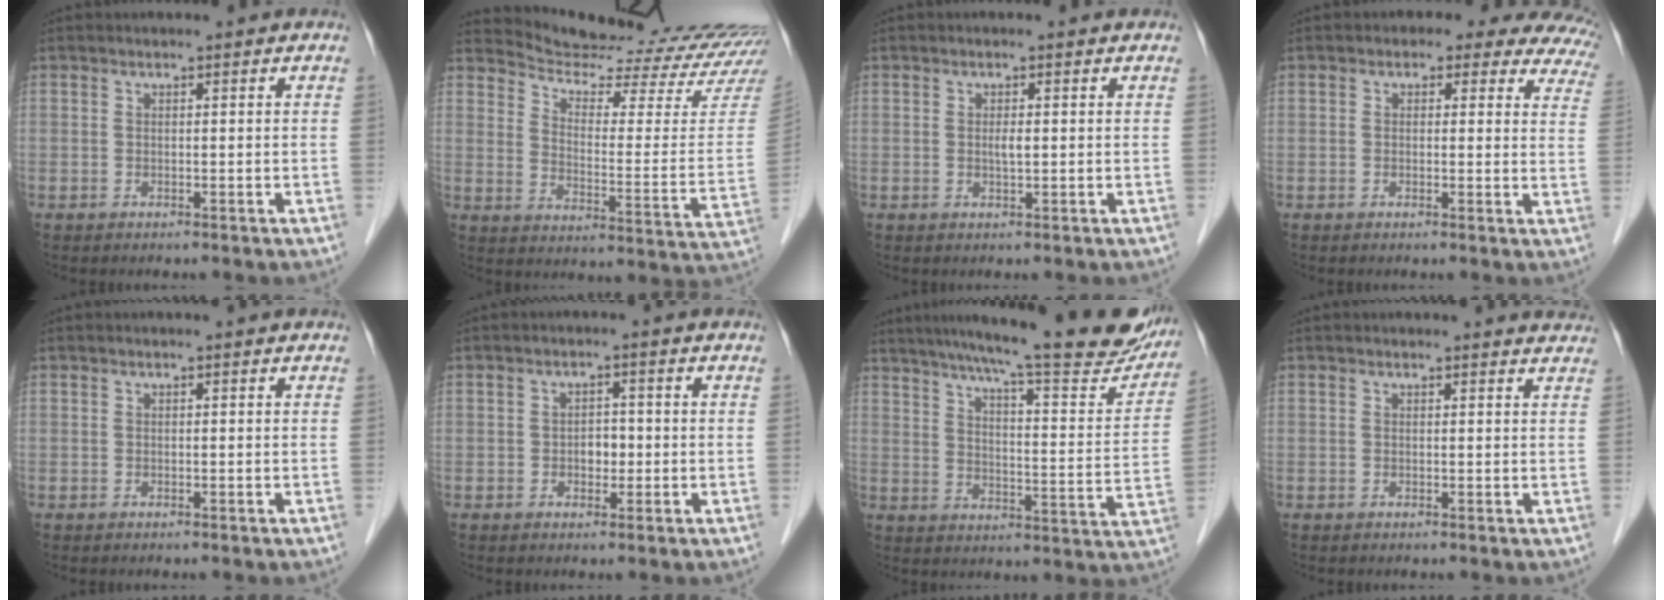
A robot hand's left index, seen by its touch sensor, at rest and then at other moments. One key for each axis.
{"total": 22.1, "fx": 21.4, "fy": -0.2, "fz": 5.6, "tx": -0.091, "ty": -0.115, "tz": 0.274}
{"total": 1.3, "fx": 0.1, "fy": 0.2, "fz": 1.3, "tx": -0.025, "ty": 0.000, "tz": 0.002}
{"total": 13.0, "fx": 10.5, "fy": 5.7, "fz": 5.1, "tx": -0.025, "ty": 0.006, "tz": 0.082}
{"total": 0.0}
{"total": 2.3, "fx": -0.5, "fy": 1.6, "fz": 1.6, "tx": -0.022, "ty": 0.005, "tz": -0.007}
{"total": 24.4, "fx": 21.0, "fy": 3.0, "fz": 12.1, "tx": -0.180, "ty": -0.037, "tz": 0.267}
{"total": 2.4, "fx": 2.4, "fy": 0.2, "fz": 0.0, "tx": -0.004, "ty": -0.015, "tz": 0.009}